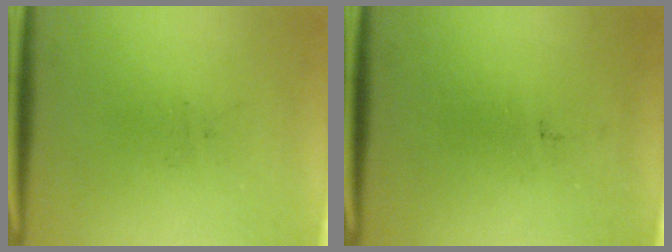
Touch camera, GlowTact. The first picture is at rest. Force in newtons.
{"total": 0.0}